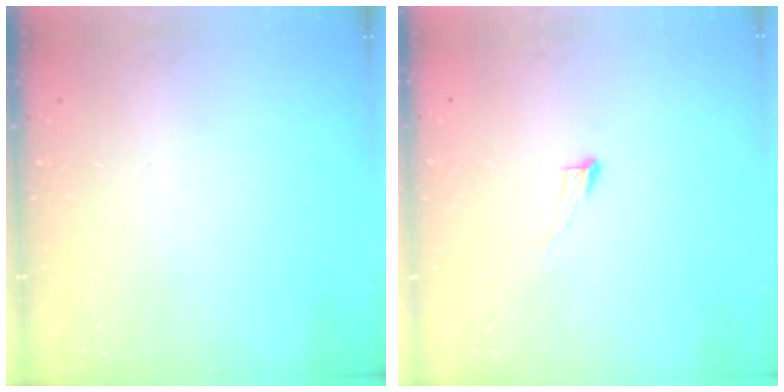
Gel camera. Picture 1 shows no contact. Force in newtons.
{"total": 3.4, "press": 3.4, "slide": 0.2}